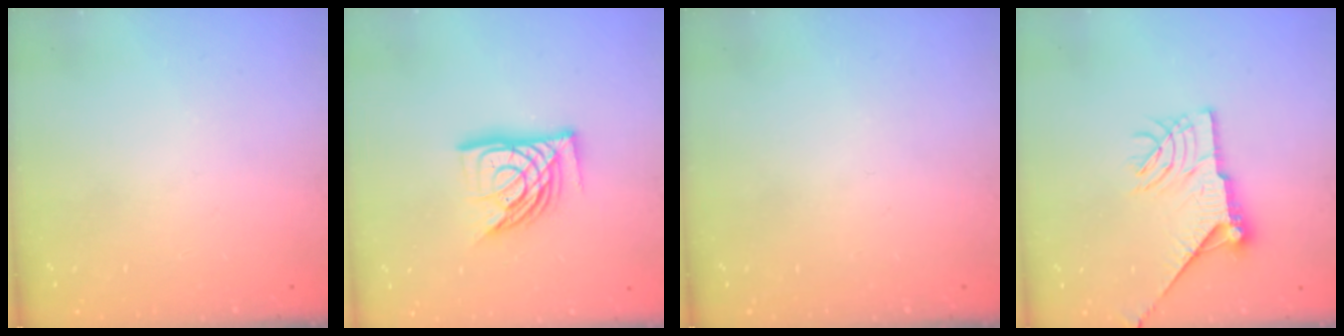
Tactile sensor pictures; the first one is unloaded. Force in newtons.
{"total": 12.7, "press": 12.6, "slide": 1.5}
{"total": 0.0}
{"total": 13.8, "press": 13.8, "slide": 0.6}